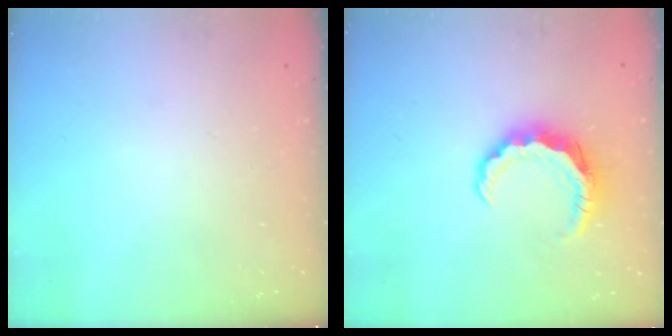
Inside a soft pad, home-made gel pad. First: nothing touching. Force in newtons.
{"total": 8.1, "press": 8.0, "slide": 1.1}